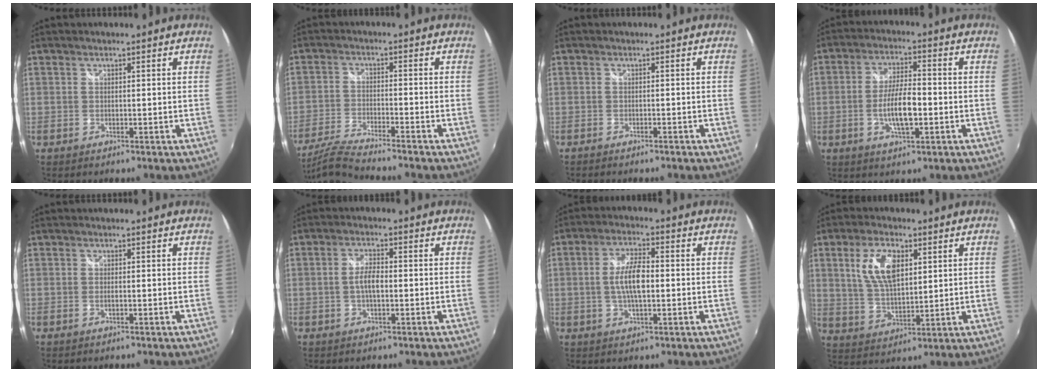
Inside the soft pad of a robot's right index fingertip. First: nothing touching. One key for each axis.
{"total": 10.3, "fx": -9.2, "fy": -0.4, "fz": 4.6, "tx": -0.114, "ty": -0.026, "tz": -0.168}
{"total": 1.8, "fx": -1.6, "fy": 0.3, "fz": 0.6, "tx": -0.023, "ty": -0.008, "tz": -0.029}
{"total": 8.3, "fx": -2.1, "fy": 2.5, "fz": 7.6, "tx": -0.147, "ty": -0.001, "tz": -0.036}
{"total": 0.8, "fx": -0.1, "fy": 0.1, "fz": 0.8, "tx": -0.016, "ty": 0.001, "tz": -0.004}
{"total": 3.8, "fx": -0.6, "fy": 1.4, "fz": 3.5, "tx": -0.069, "ty": 0.005, "tz": -0.012}
{"total": 7.3, "fx": -0.4, "fy": 2.5, "fz": 6.8, "tx": -0.130, "ty": 0.005, "tz": -0.008}
{"total": 10.0, "fx": 3.5, "fy": 4.7, "fz": 8.0, "tx": -0.158, "ty": 0.007, "tz": 0.073}